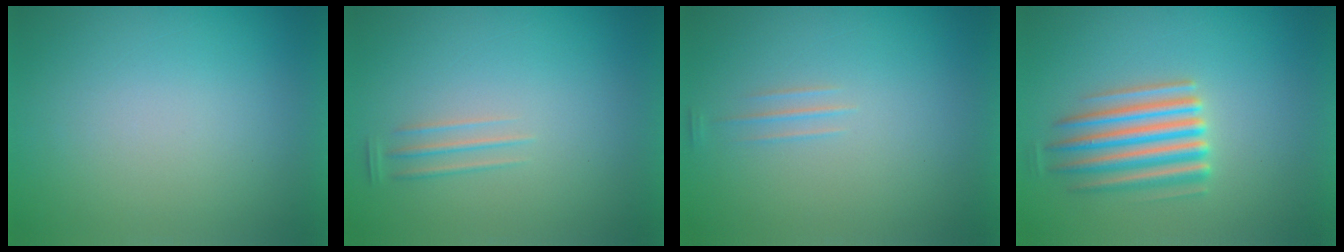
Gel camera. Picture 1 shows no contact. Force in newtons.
{"total": 1.7}
{"total": 1.2}
{"total": 5.5}